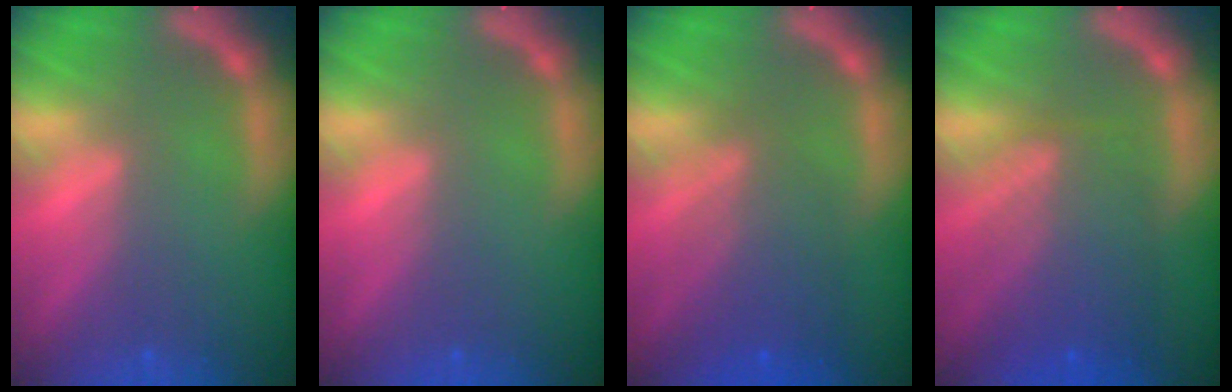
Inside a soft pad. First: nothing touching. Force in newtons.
{"total": 0.0}
{"total": 5.5}
{"total": 7.1}